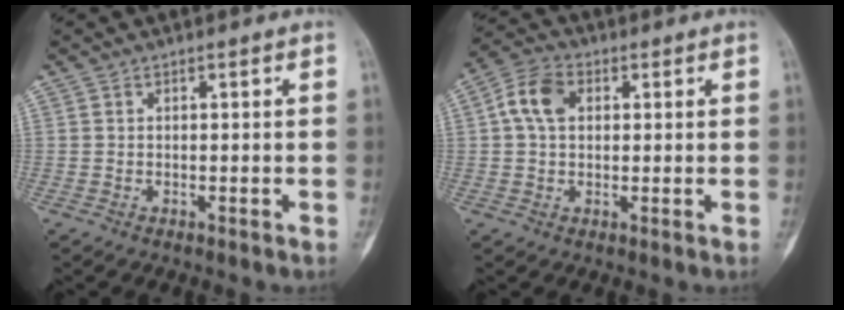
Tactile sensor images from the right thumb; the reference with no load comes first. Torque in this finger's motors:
{"motor_torque": [0.01, 0.01, 0.01, 0.00, 0.02]}